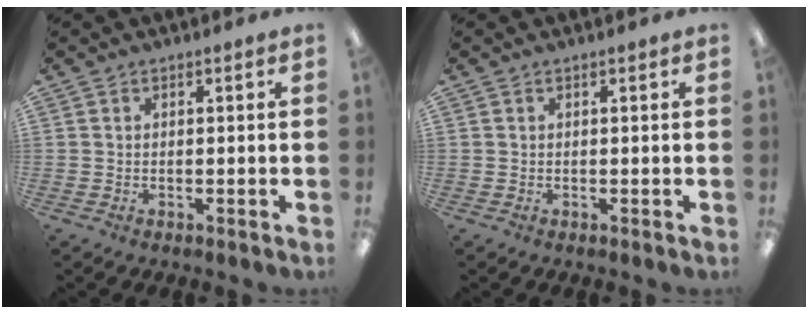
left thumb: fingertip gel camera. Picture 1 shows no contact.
{"total": 0.0}